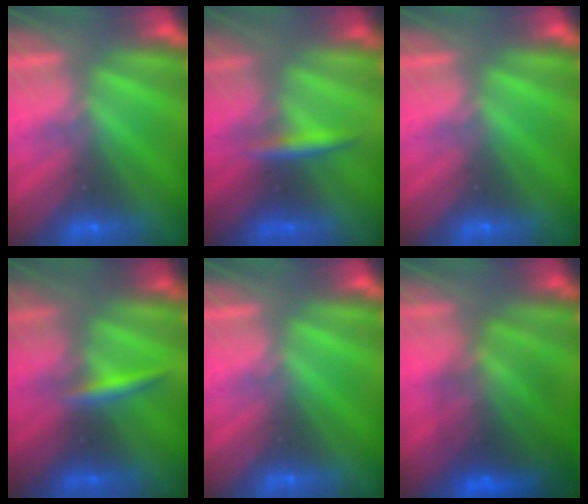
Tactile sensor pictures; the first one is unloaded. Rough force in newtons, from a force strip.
{"total": 2.5}
{"total": 0.0}
{"total": 2.4}
{"total": 0.0}
{"total": 7.5}